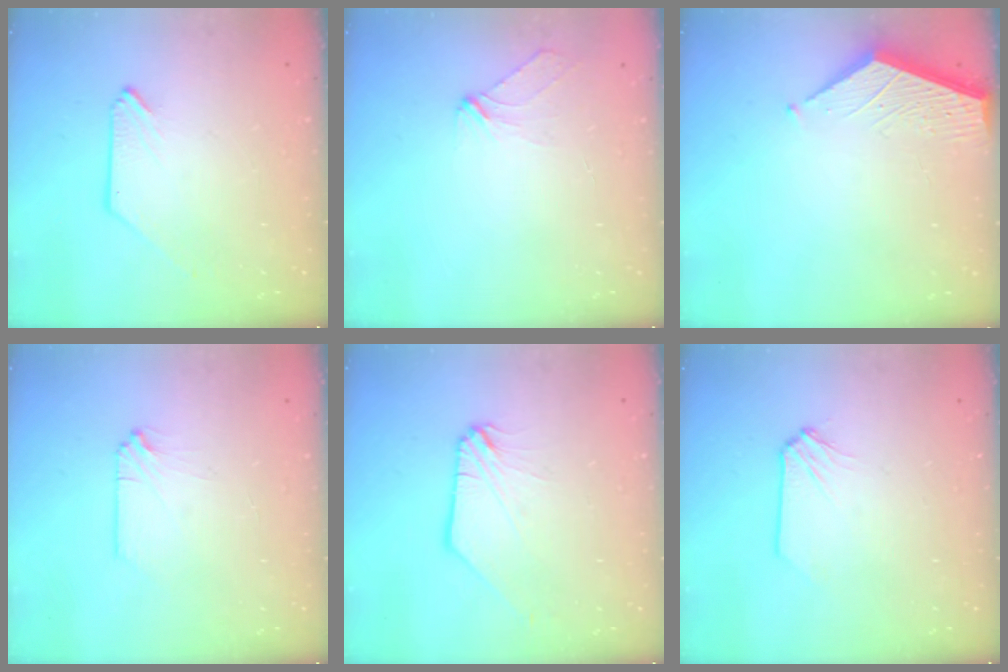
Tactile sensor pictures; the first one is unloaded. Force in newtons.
{"total": 3.8, "press": 3.6, "slide": 1.0}
{"total": 3.3, "press": 3.3, "slide": 0.4}
{"total": 0.0}
{"total": 1.0, "press": 1.0, "slide": 0.3}
{"total": 0.7, "press": 0.7, "slide": 0.1}